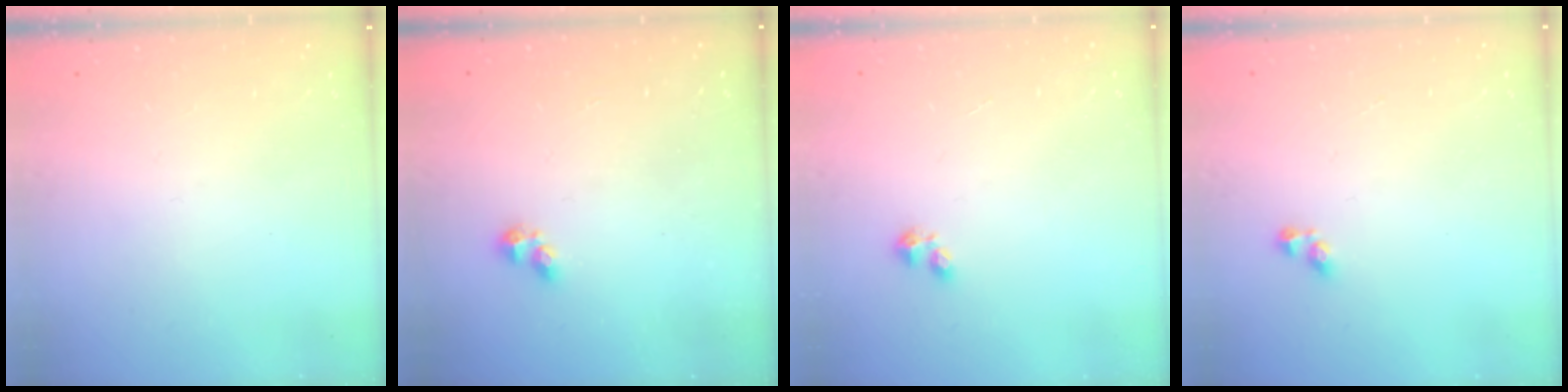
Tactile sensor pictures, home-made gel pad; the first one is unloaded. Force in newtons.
{"total": 1.8, "press": 1.7, "slide": 0.5}
{"total": 2.4, "press": 2.3, "slide": 0.6}
{"total": 2.9, "press": 2.9, "slide": 0.4}